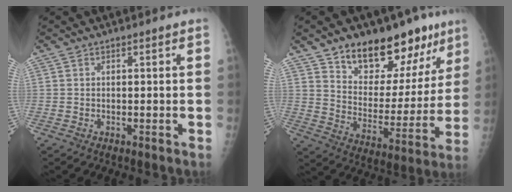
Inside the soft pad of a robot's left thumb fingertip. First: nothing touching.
{"total": 20.1, "force": [13.4, 10.5, 10.7], "torque": [-0.100, -0.074, 0.209]}